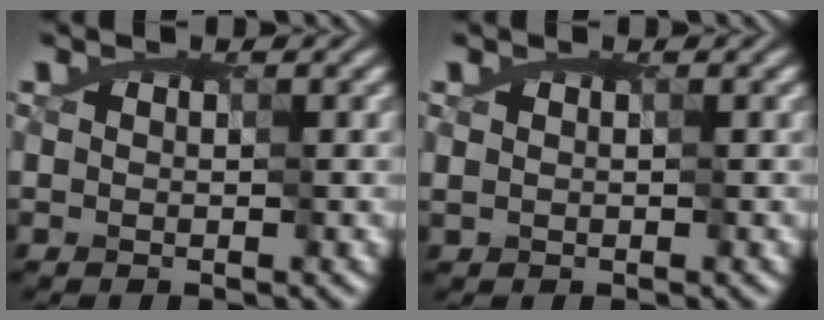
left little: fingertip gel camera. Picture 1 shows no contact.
{"total": 0.0}